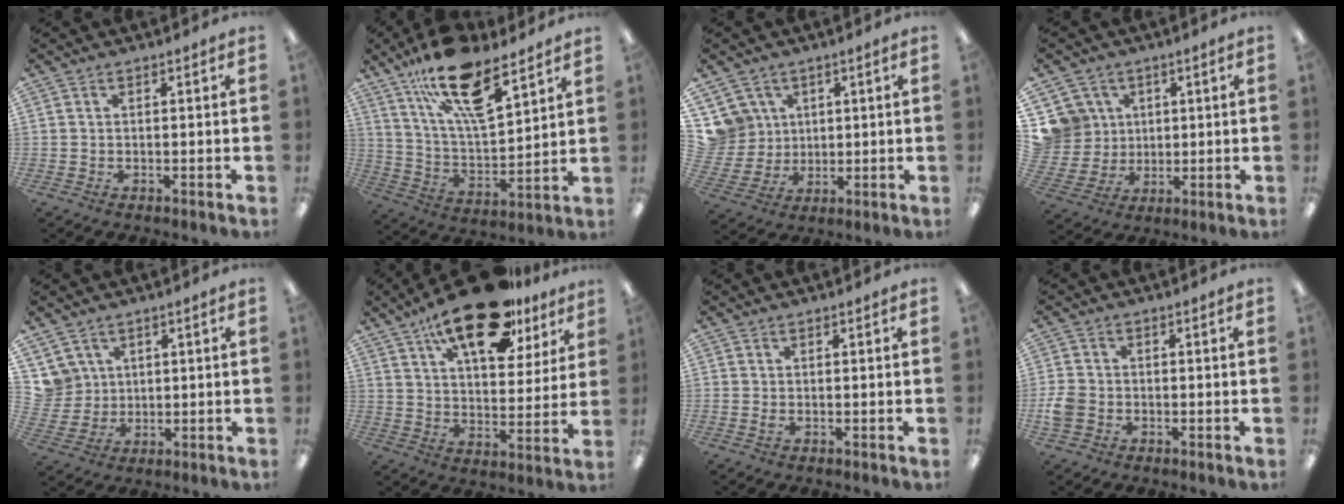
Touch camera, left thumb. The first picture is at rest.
{"total": 18.7, "force": [12.5, 6.6, 12.2], "torque": [-0.210, -0.066, 0.214]}
{"total": 8.6, "force": [4.0, 7.6, 0.6], "torque": [-0.041, -0.012, 0.085]}
{"total": 9.5, "force": [3.7, 8.7, 0.7], "torque": [-0.037, -0.014, 0.082]}
{"total": 6.2, "force": [3.1, 5.4, 0.1], "torque": [-0.023, -0.004, 0.064]}
{"total": 21.4, "force": [14.4, 8.9, 13.1], "torque": [-0.209, -0.068, 0.240]}
{"total": 0.8, "force": [-0.2, 0.5, 0.6], "torque": [-0.012, 0.000, -0.003]}
{"total": 4.9, "force": [-1.4, 3.9, 2.6], "torque": [-0.053, 0.009, -0.026]}